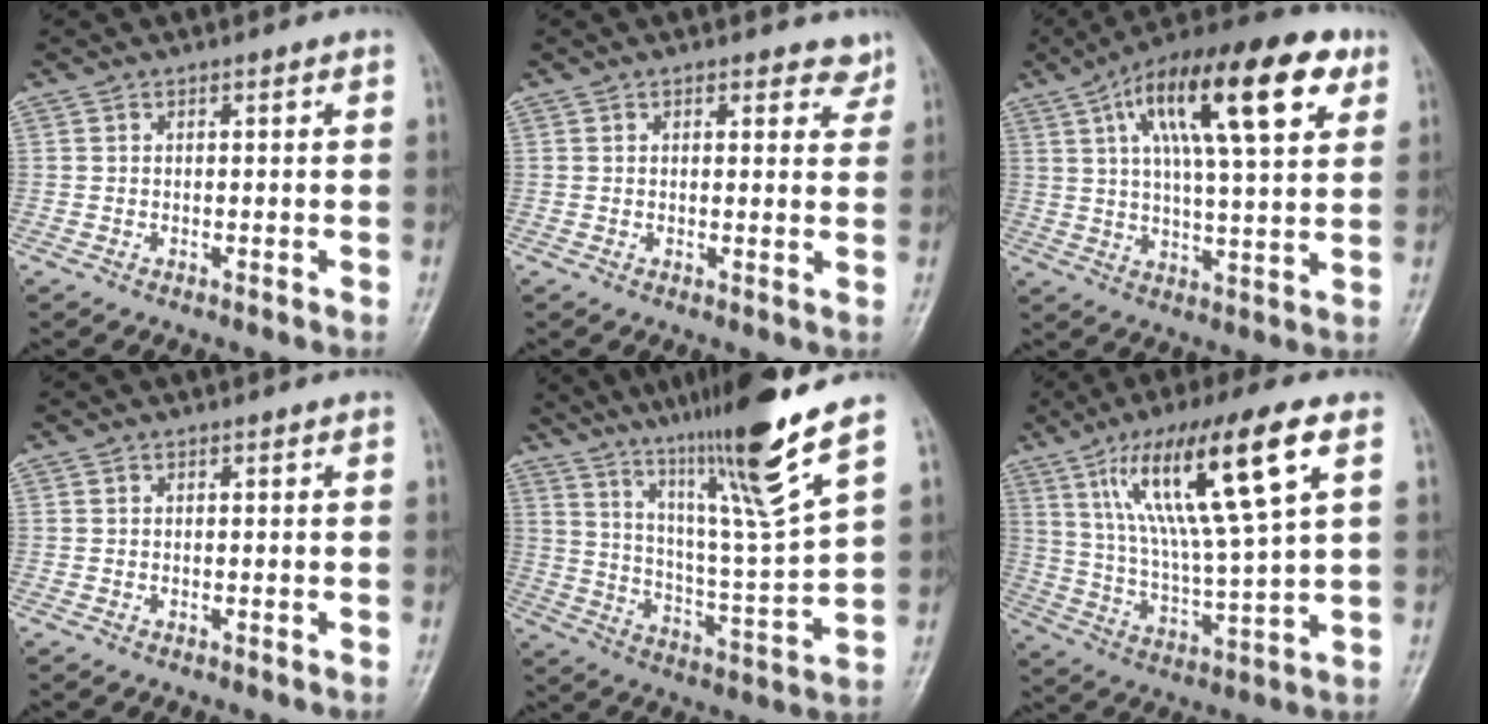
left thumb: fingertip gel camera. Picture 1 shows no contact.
{"total": 3.8, "force": [2.6, 1.9, 2.0], "torque": [0.003, -0.012, 0.028]}
{"total": 22.6, "force": [9.4, 7.3, 19.2], "torque": [-0.295, 0.003, 0.145]}
{"total": 0.0}
{"total": 19.9, "force": [13.8, -0.3, 14.3], "torque": [-0.224, -0.074, 0.236]}
{"total": 20.2, "force": [8.6, 3.2, 17.9], "torque": [-0.320, -0.023, 0.152]}